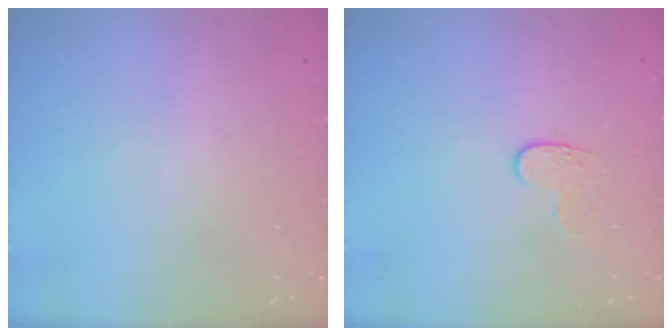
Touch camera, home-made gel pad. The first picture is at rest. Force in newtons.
{"total": 4.0, "press": 3.9, "slide": 0.5}